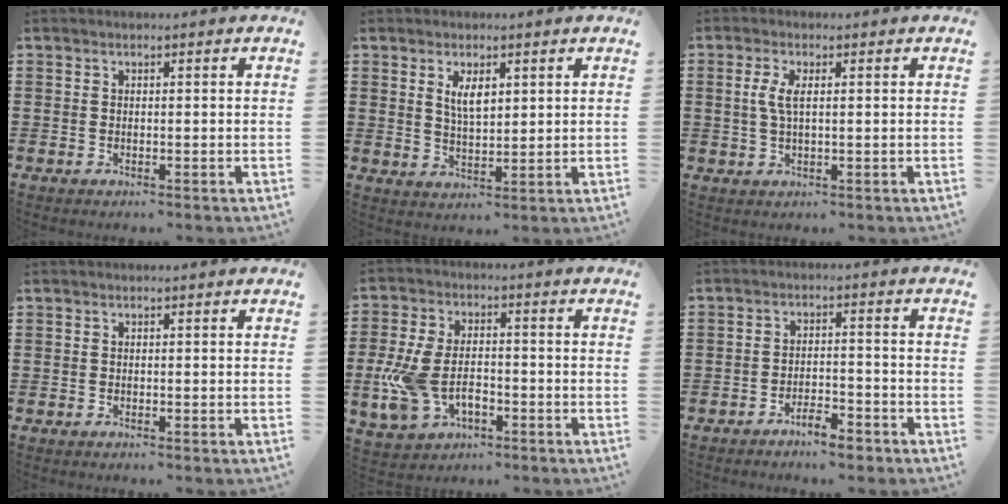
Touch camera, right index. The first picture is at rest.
{"total": 3.7, "force": [1.6, 1.5, 2.9], "torque": [-0.054, 0.002, 0.026]}
{"total": 3.2, "force": [0.6, 1.0, 2.9], "torque": [-0.067, 0.003, 0.005]}
{"total": 0.0}
{"total": 7.9, "force": [-2.1, 4.8, 6.0], "torque": [-0.153, 0.001, -0.046]}
{"total": 3.7, "force": [-3.4, 0.7, 1.4], "torque": [-0.026, 0.010, -0.067]}